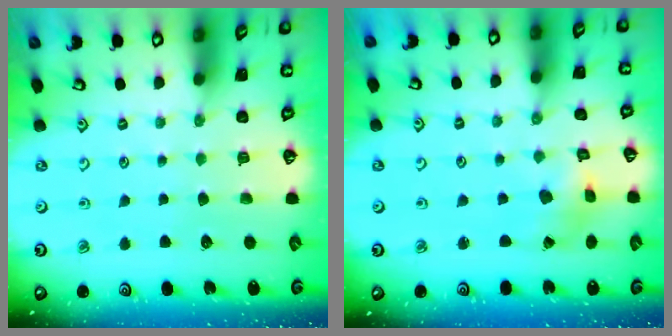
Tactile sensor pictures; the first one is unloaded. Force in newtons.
{"total": 3.8, "press": 3.7, "slide": 0.8}